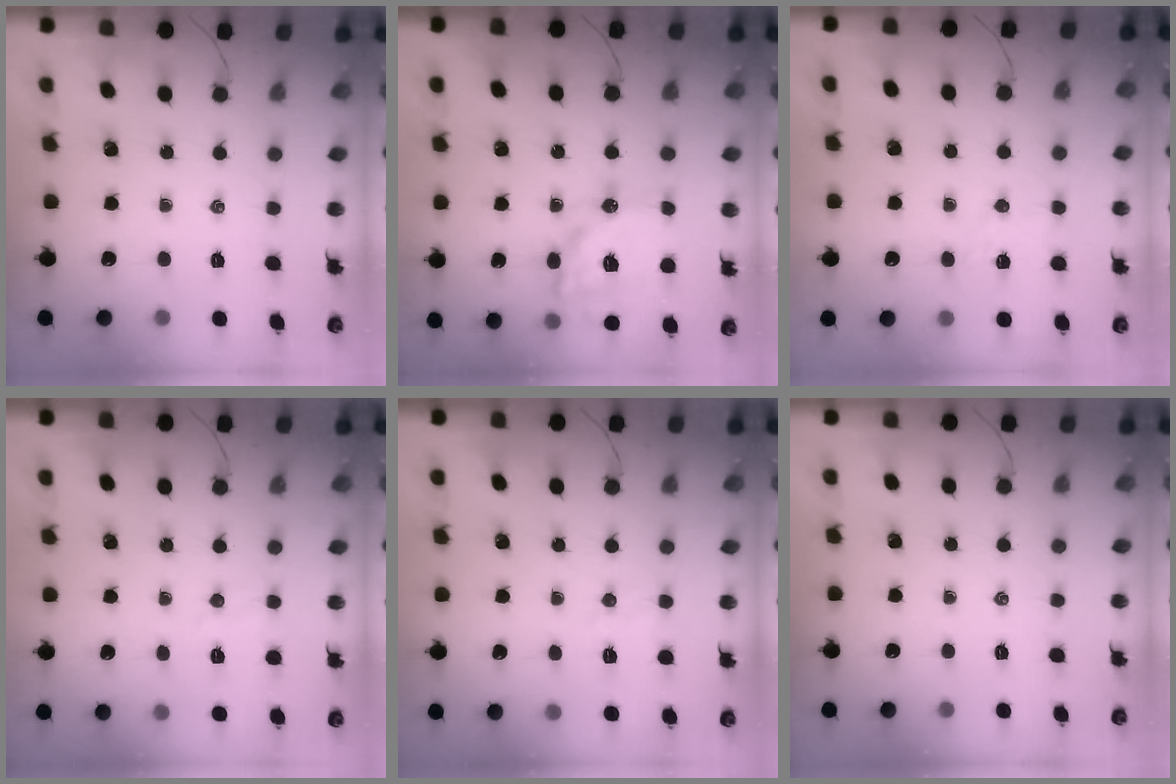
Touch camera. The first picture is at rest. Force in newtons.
{"total": 17.5, "press": 17.2, "slide": 3.0}
{"total": 2.5, "press": 2.4, "slide": 0.7}
{"total": 3.3, "press": 3.2, "slide": 0.8}
{"total": 5.4, "press": 5.4, "slide": 0.8}
{"total": 0.0}